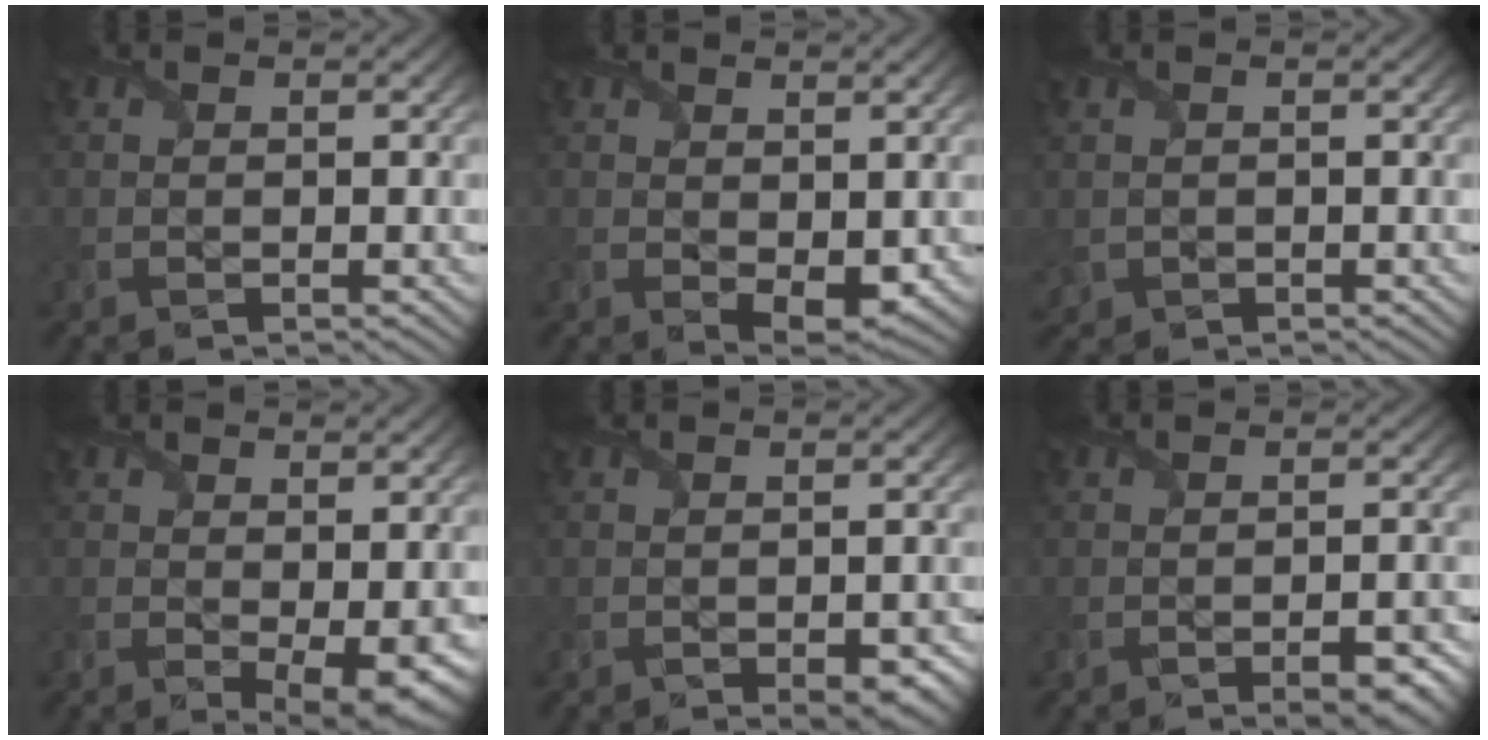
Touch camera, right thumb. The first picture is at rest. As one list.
[{"total": 3.5, "force": [0.4, 2.0, 2.8], "torque": [-0.051, -0.016, 0.013]}, {"total": 1.2, "force": [-0.2, 1.1, 0.5], "torque": [-0.019, -0.009, 0.000]}, {"total": 4.5, "force": [-0.4, 1.9, 4.1], "torque": [-0.066, -0.016, 0.002]}, {"total": 3.7, "force": [-1.9, 1.7, 2.7], "torque": [-0.036, -0.010, -0.020]}, {"total": 3.9, "force": [-2.2, 1.5, 2.9], "torque": [-0.040, -0.006, -0.022]}]